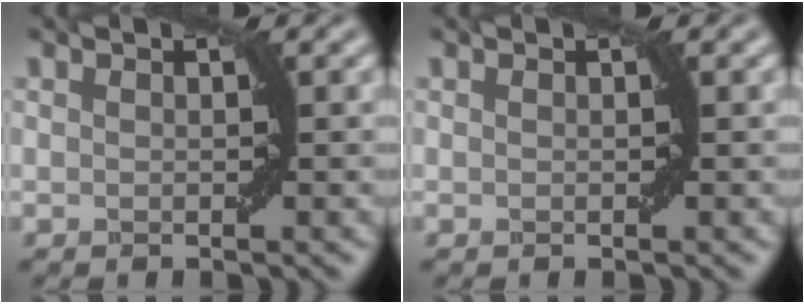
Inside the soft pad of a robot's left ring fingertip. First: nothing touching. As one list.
[{"total": 0.0}]